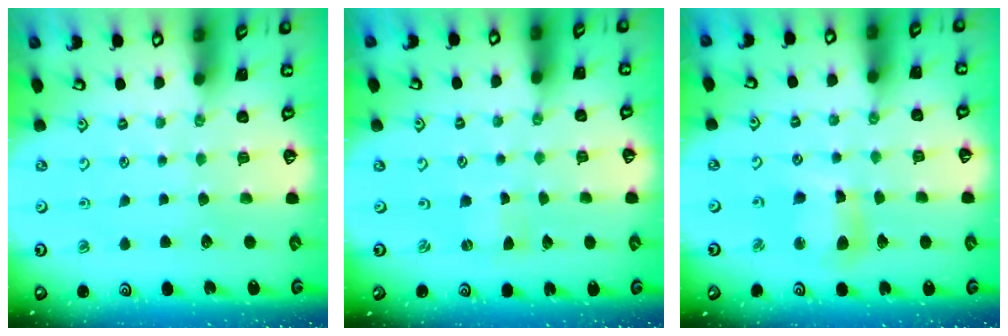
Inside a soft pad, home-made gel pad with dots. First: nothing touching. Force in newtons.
{"total": 0.0}
{"total": 9.0, "press": 8.9, "slide": 1.4}